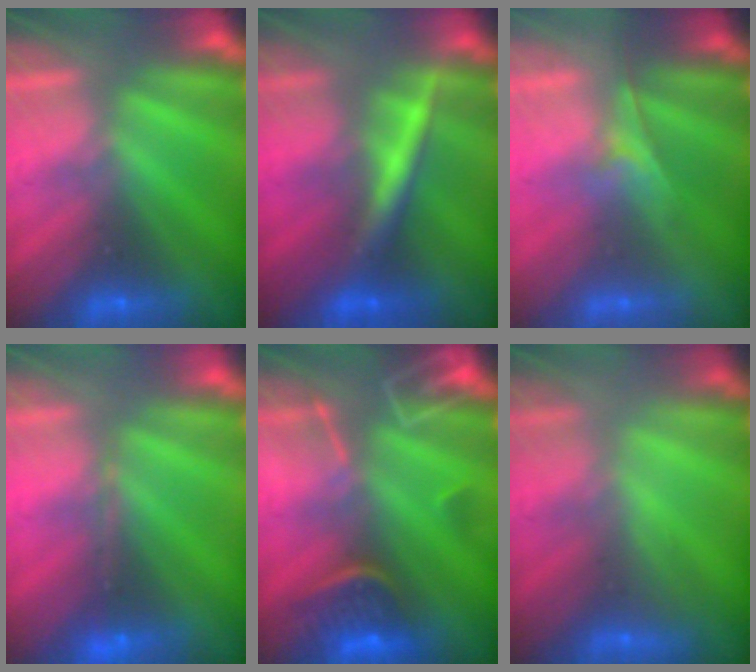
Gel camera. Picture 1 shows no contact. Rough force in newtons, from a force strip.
{"total": 2.4}
{"total": 2.0}
{"total": 1.7}
{"total": 8.7}
{"total": 2.2}